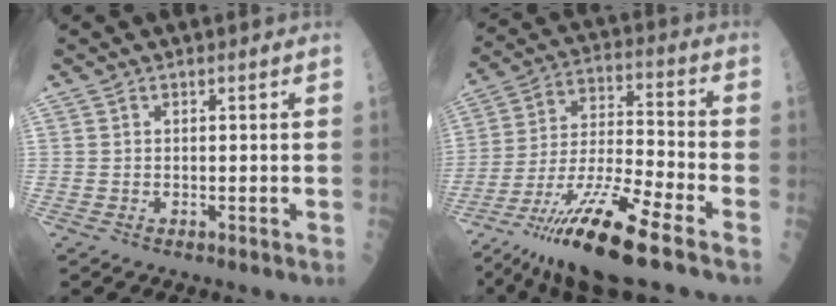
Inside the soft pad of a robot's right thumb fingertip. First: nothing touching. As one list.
[{"total": 20.9, "force": [-12.3, 3.0, 16.6], "torque": [-0.349, 0.022, -0.220]}]